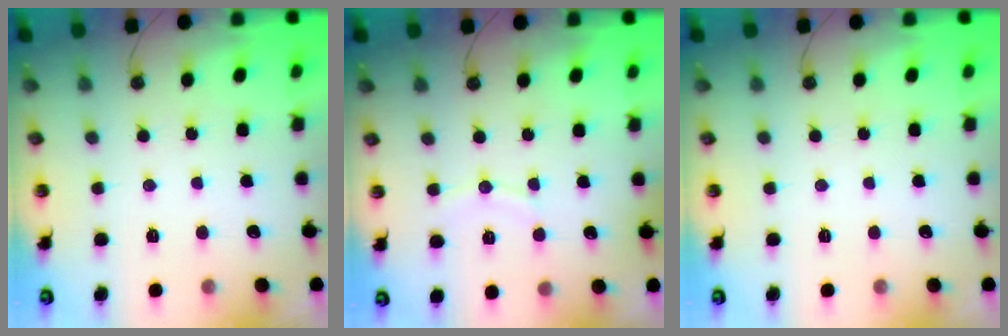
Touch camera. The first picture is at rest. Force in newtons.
{"total": 5.0, "press": 5.0, "slide": 0.6}
{"total": 0.0}